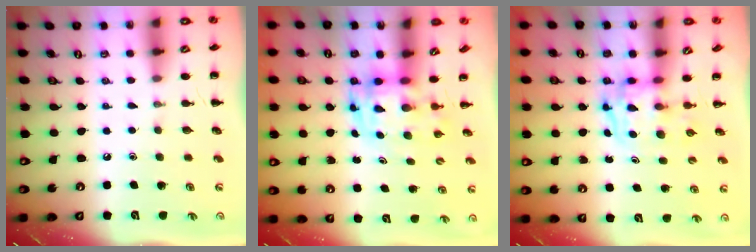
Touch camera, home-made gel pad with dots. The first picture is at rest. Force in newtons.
{"total": 3.7, "press": 3.6, "slide": 0.7}
{"total": 3.4, "press": 3.4, "slide": 0.6}